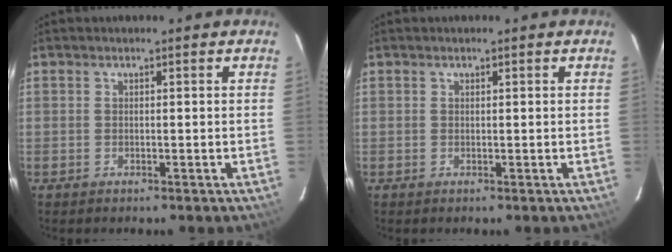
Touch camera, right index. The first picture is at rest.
{"total": 0.0}